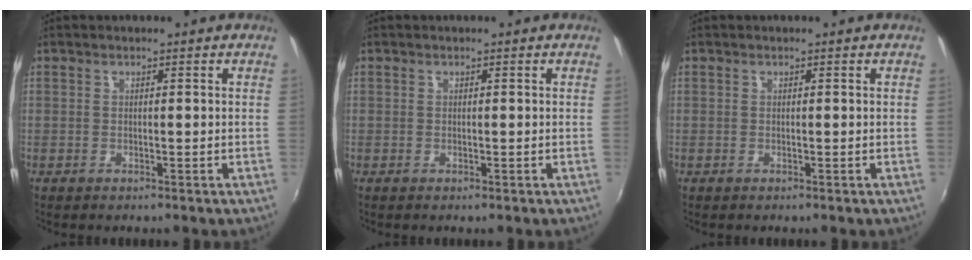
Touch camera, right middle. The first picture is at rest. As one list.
[{"total": 0.0}, {"total": 0.0}]